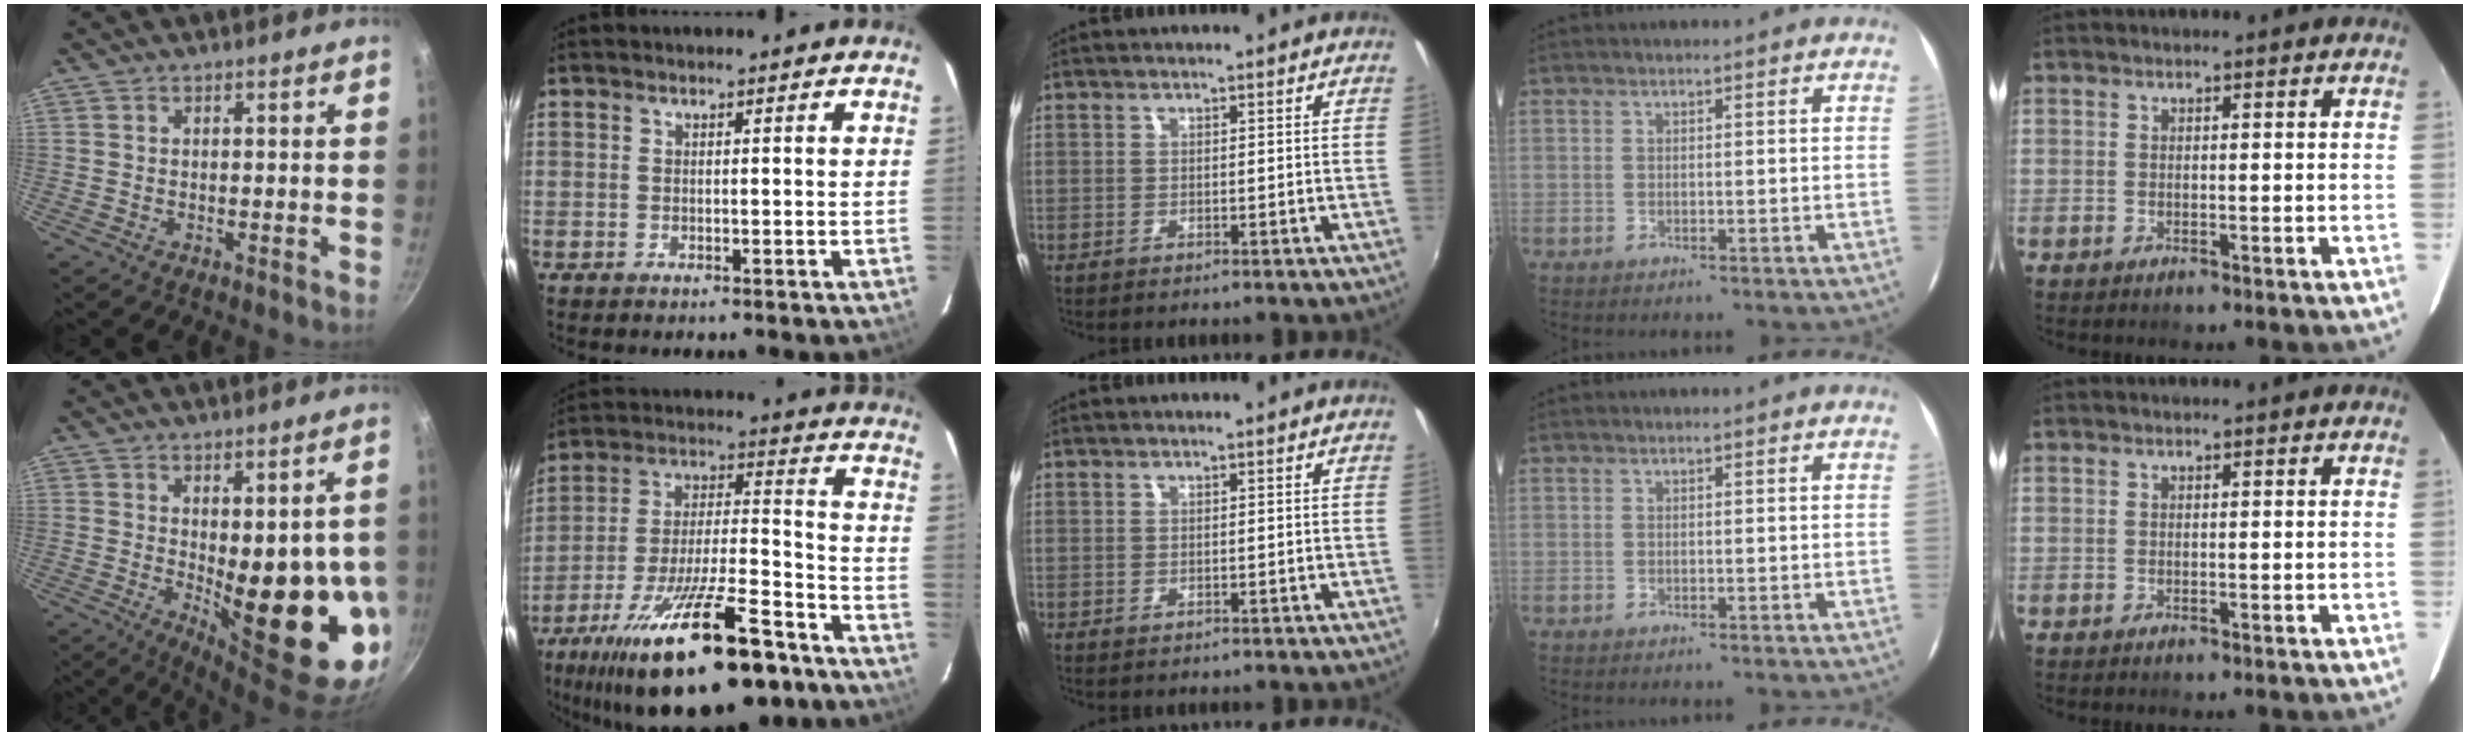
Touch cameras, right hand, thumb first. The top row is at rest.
{"thumb": {"total": 18.2, "force": [-1.3, 6.5, 16.9], "torque": [-0.202, -0.033, 0.003]}, "index": {"total": 26.9, "force": [-18.0, 8.0, 18.3], "torque": [-0.330, -0.035, -0.276]}}